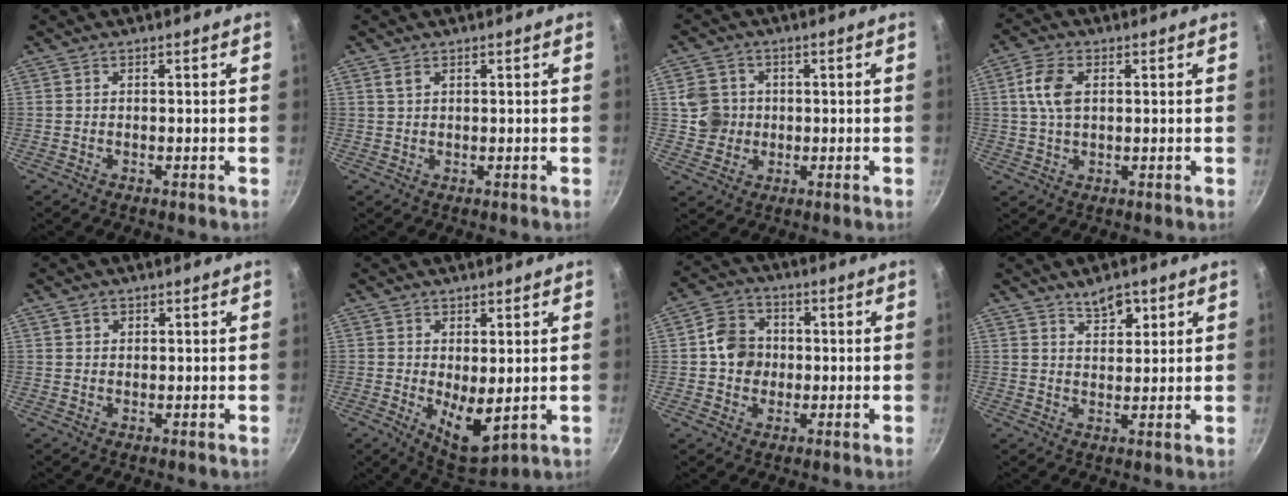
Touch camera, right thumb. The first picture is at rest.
{"total": 1.3, "force": [0.7, 0.6, 0.8], "torque": [-0.016, -0.001, 0.015]}
{"total": 6.2, "force": [0.7, 5.9, 1.8], "torque": [-0.004, 0.004, 0.014]}
{"total": 6.7, "force": [1.5, 4.0, 5.1], "torque": [-0.097, 0.005, 0.027]}
{"total": 1.5, "force": [0.8, 1.2, 0.5], "torque": [-0.004, 0.002, 0.013]}
{"total": 8.0, "force": [0.1, 3.7, 7.1], "torque": [-0.091, -0.022, 0.018]}
{"total": 7.9, "force": [0.3, 7.0, 3.7], "torque": [-0.035, 0.013, -0.007]}
{"total": 5.0, "force": [3.2, 2.5, 2.9], "torque": [-0.030, -0.021, 0.049]}